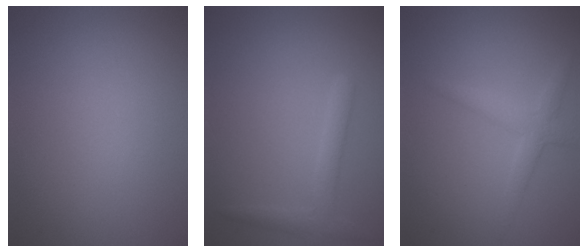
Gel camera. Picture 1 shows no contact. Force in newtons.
{"total": 2.1, "press": 2.1, "slide": 0.0}
{"total": 2.4, "press": 2.4, "slide": 0.1}